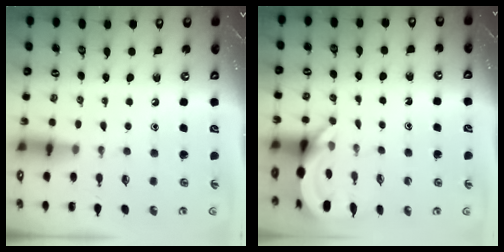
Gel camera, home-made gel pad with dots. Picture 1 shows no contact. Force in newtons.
{"total": 4.1, "press": 4.1, "slide": 0.5}